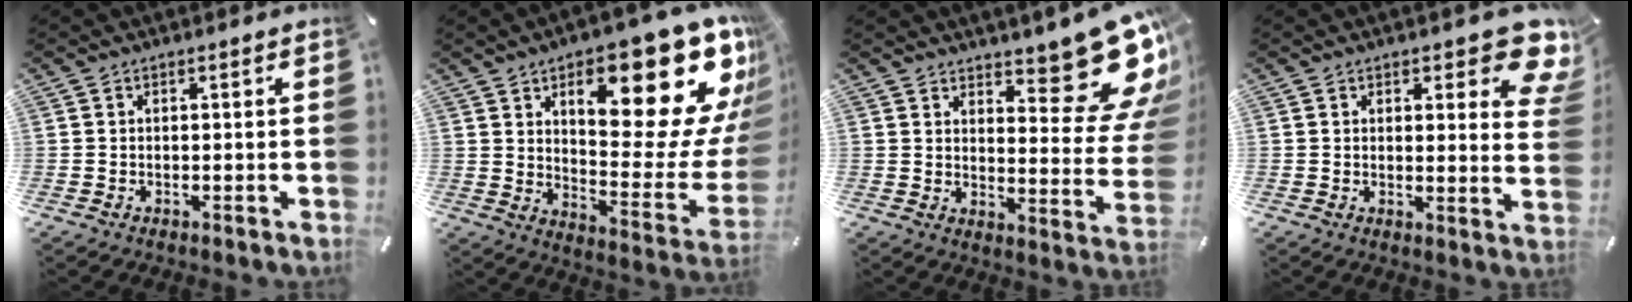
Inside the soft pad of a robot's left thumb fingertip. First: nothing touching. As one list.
[{"total": 26.8, "force": [13.7, 11.5, 20.0], "torque": [-0.254, -0.098, 0.226]}, {"total": 17.2, "force": [12.0, 6.4, 10.5], "torque": [-0.110, -0.113, 0.201]}, {"total": 9.2, "force": [6.2, 3.9, 5.5], "torque": [-0.055, -0.042, 0.105]}]